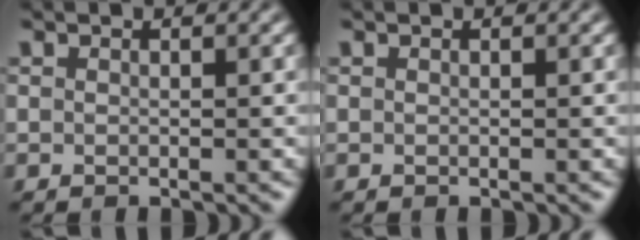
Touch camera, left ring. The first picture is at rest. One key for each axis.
{"total": 0.0}